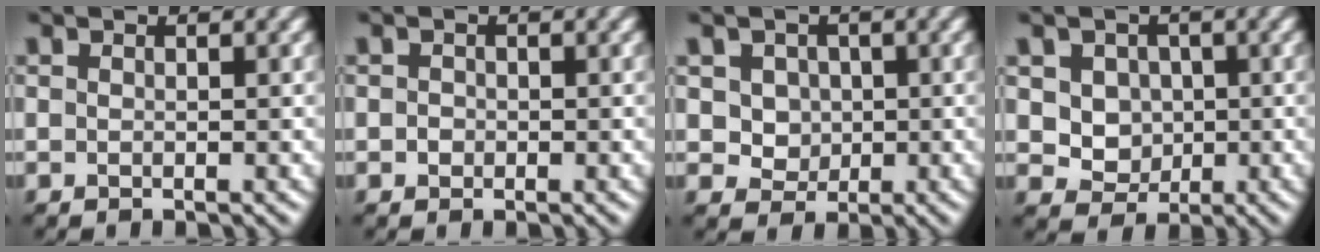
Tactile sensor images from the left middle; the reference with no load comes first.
{"total": 0.7, "force": [-0.1, 0.7, 0.2], "torque": [0.000, -0.003, -0.005]}
{"total": 3.8, "force": [1.1, 3.2, 1.7], "torque": [-0.033, 0.004, 0.024]}
{"total": 4.5, "force": [1.0, 3.9, 2.0], "torque": [-0.037, -0.002, 0.024]}